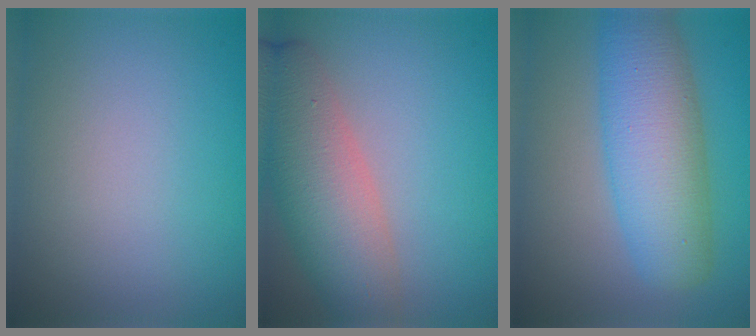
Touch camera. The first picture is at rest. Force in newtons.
{"total": 7.5, "press": 7.5, "slide": 0.4}
{"total": 7.7, "press": 7.7, "slide": 0.2}